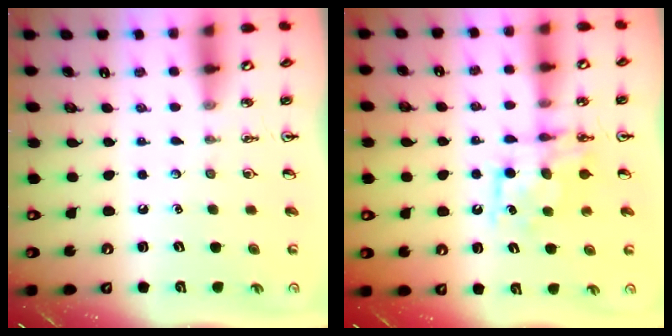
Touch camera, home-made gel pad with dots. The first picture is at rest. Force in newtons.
{"total": 8.2, "press": 8.2, "slide": 0.4}